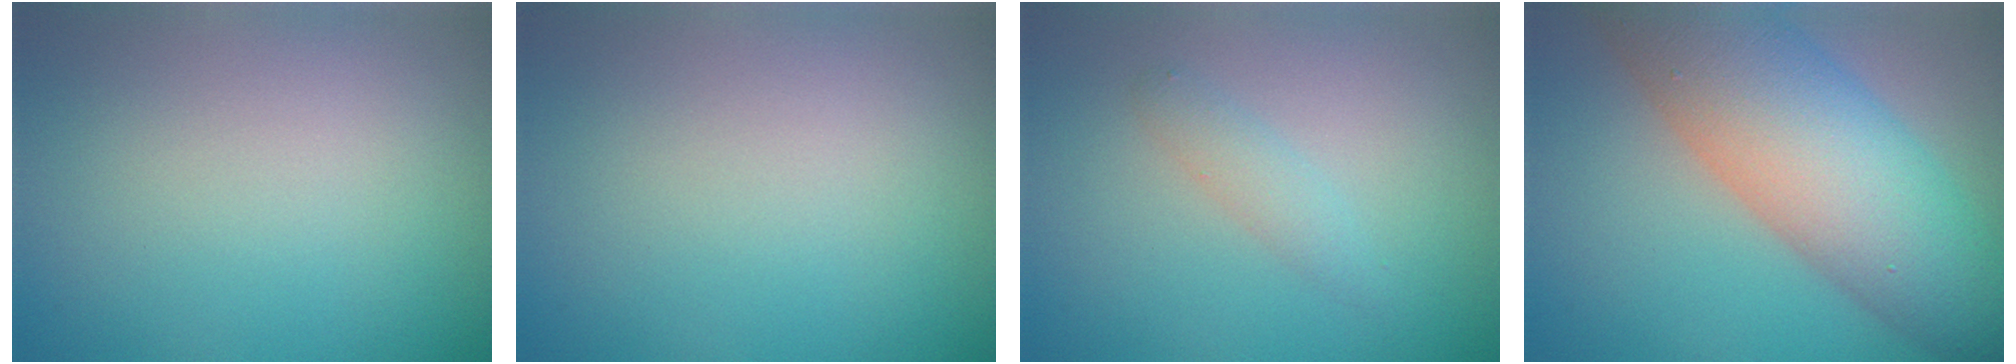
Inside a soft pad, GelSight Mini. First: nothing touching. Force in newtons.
{"total": 0.0}
{"total": 1.4, "press": 1.4, "slide": 0.0}
{"total": 11.5, "press": 11.5, "slide": 0.4}